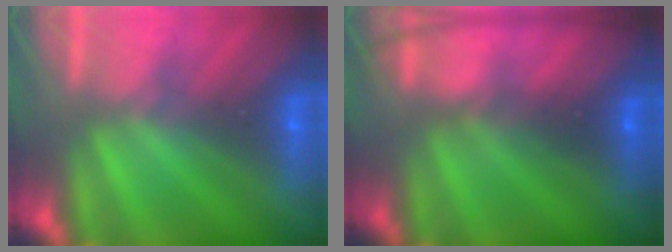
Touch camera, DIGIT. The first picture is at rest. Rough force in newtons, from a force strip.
{"total": 7.8}